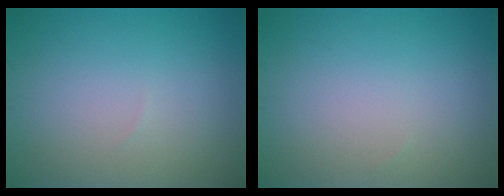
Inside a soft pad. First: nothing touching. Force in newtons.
{"total": 0.0}